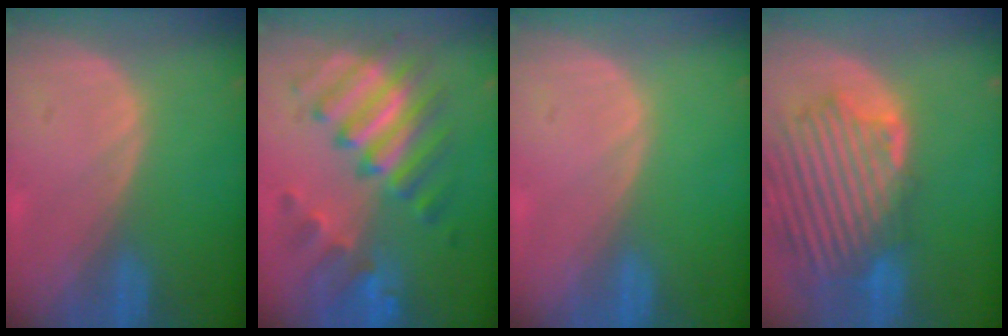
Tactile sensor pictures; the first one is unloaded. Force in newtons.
{"total": 9.9, "press": 9.9, "slide": 0.7}
{"total": 0.0}
{"total": 13.1, "press": 11.5, "slide": 6.4}